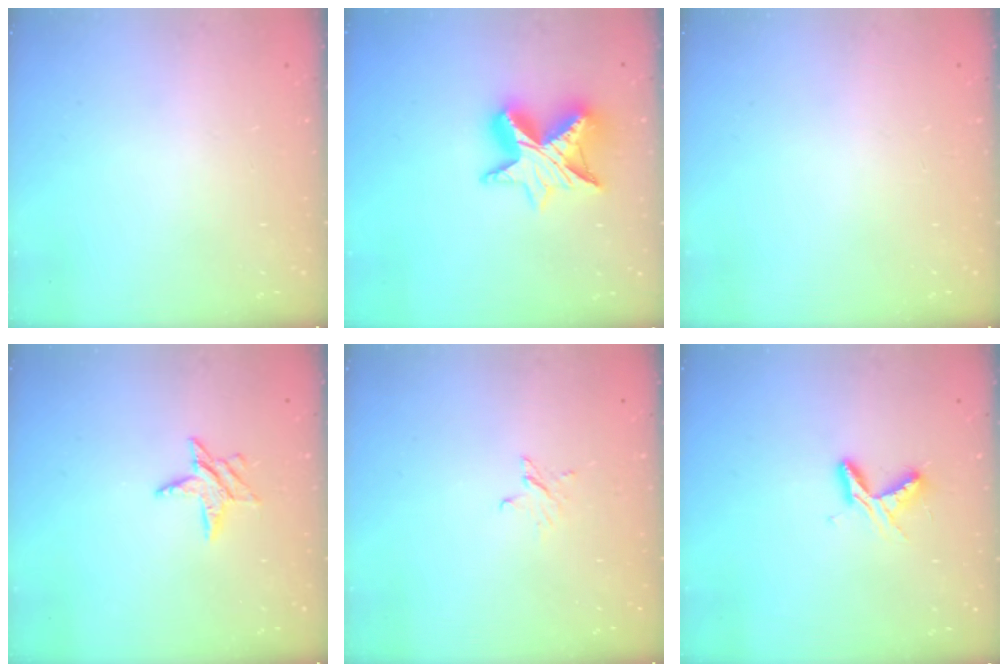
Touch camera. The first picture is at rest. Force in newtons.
{"total": 11.9, "press": 11.9, "slide": 0.8}
{"total": 0.0}
{"total": 6.5, "press": 6.5, "slide": 0.3}
{"total": 2.4, "press": 2.4, "slide": 0.2}
{"total": 5.3, "press": 5.3, "slide": 0.5}